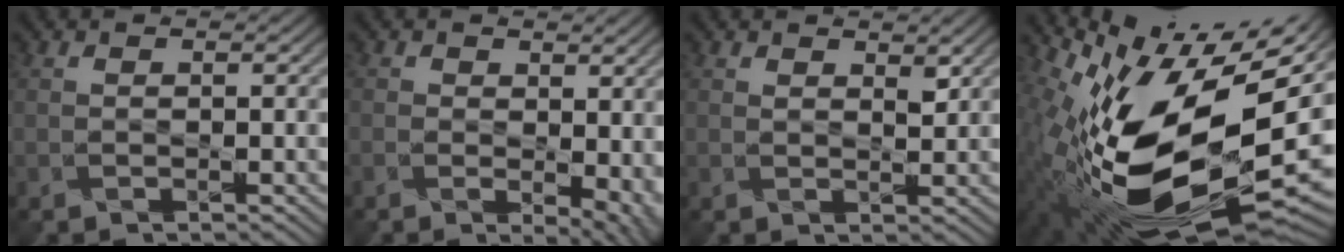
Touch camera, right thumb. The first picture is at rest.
{"total": 6.4, "force": [-0.8, 3.8, 5.1], "torque": [-0.068, -0.022, 0.008]}
{"total": 1.7, "force": [1.6, 0.5, 0.4], "torque": [-0.010, -0.008, 0.030]}
{"total": 18.0, "force": [-2.0, 8.5, 15.7], "torque": [-0.302, -0.044, -0.016]}